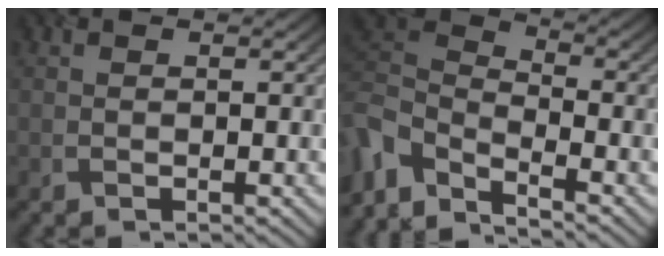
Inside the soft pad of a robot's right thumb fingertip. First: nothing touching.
{"total": 5.9, "force": [-3.8, 2.2, 3.9], "torque": [-0.090, -0.003, -0.099]}